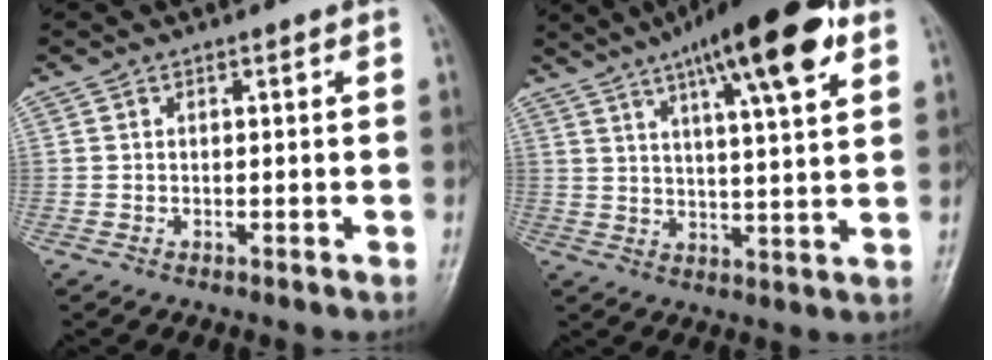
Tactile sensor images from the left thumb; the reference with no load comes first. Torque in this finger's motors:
{"motor_torque": [0.30, 0.42, 1.85, -0.91, 0.23]}